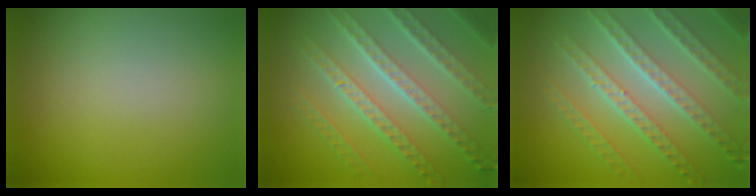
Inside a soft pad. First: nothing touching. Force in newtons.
{"total": 7.6, "press": 5.3, "slide": 5.5}
{"total": 8.0, "press": 5.5, "slide": 5.9}